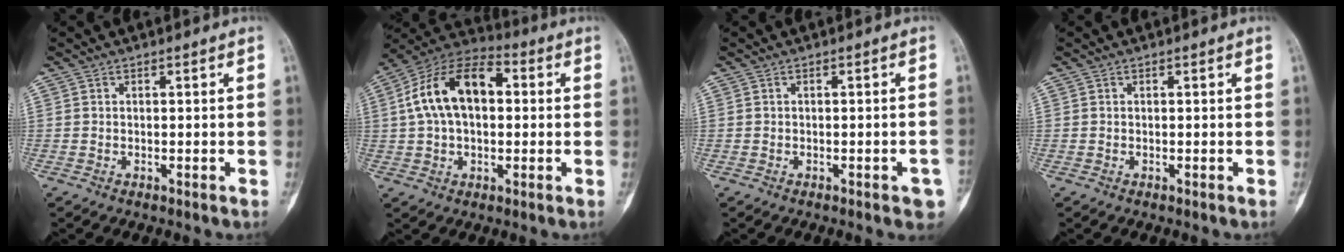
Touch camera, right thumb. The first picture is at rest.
{"total": 15.9, "force": [2.4, 9.6, 12.5], "torque": [-0.217, 0.036, 0.033]}
{"total": 3.5, "force": [-1.7, 1.1, 2.9], "torque": [-0.025, 0.009, -0.017]}
{"total": 0.0}